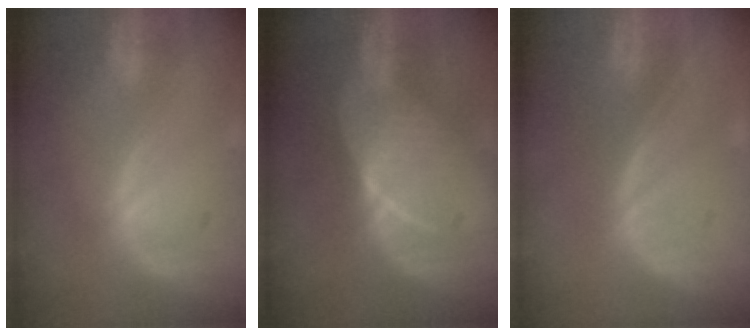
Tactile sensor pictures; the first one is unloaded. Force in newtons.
{"total": 7.5, "press": 6.6, "slide": 3.6}
{"total": 0.0}